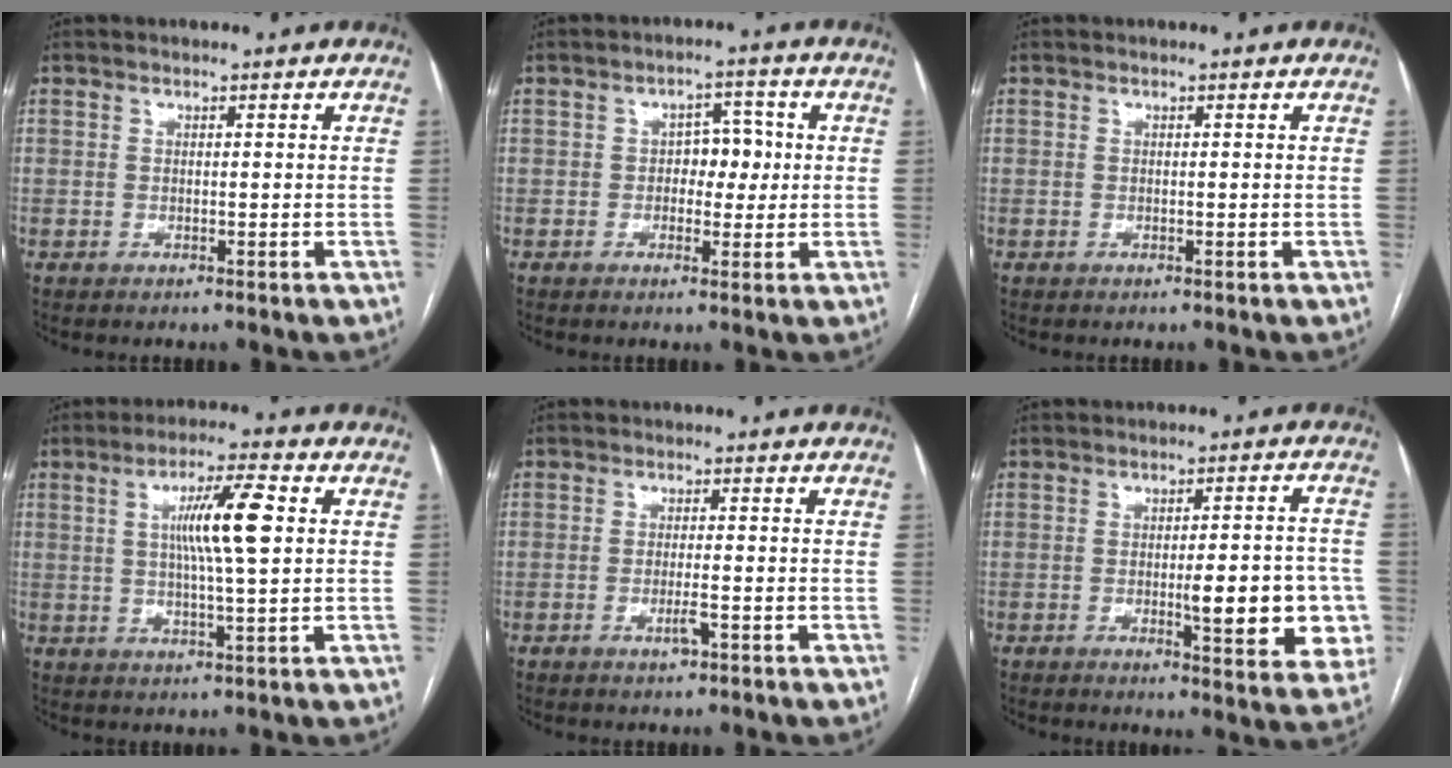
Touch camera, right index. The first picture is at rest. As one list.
[{"total": 4.5, "force": [0.1, 2.9, 3.4], "torque": [-0.043, 0.015, 0.001]}, {"total": 0.0}, {"total": 9.0, "force": [1.7, 0.3, 8.8], "torque": [-0.156, 0.005, 0.029]}, {"total": 2.5, "force": [-1.2, 0.3, 2.2], "torque": [-0.039, -0.002, -0.020]}, {"total": 12.0, "force": [-2.5, 2.6, 11.4], "torque": [-0.130, 0.007, -0.026]}]